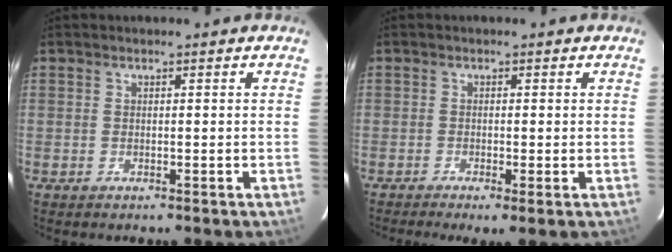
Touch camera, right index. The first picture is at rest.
{"total": 3.4, "force": [-1.7, 0.7, 2.8], "torque": [-0.048, -0.012, -0.030]}